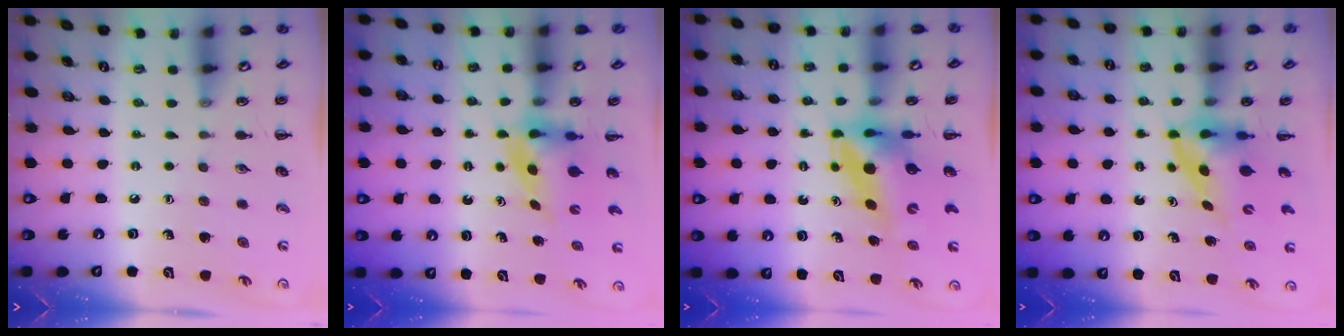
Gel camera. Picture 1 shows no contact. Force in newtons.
{"total": 5.2, "press": 5.1, "slide": 0.6}
{"total": 6.6, "press": 6.3, "slide": 1.9}
{"total": 3.8, "press": 3.7, "slide": 0.6}